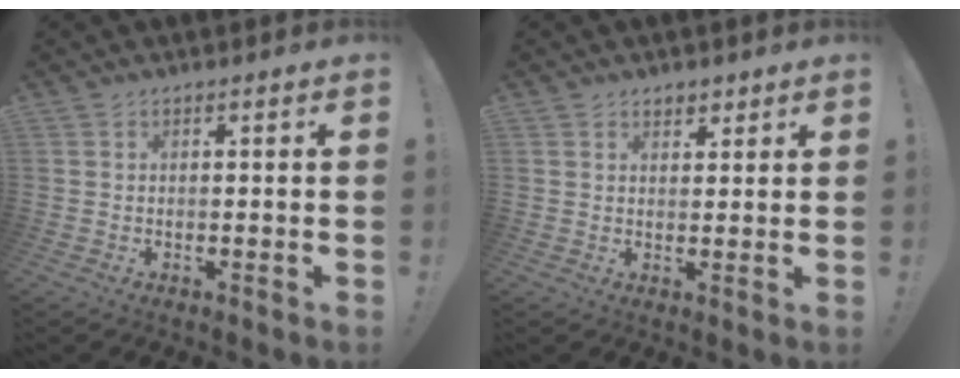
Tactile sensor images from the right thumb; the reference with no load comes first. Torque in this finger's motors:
{"motor_torque": [-0.27, 0.16, 0.31, 0.27, -0.03]}